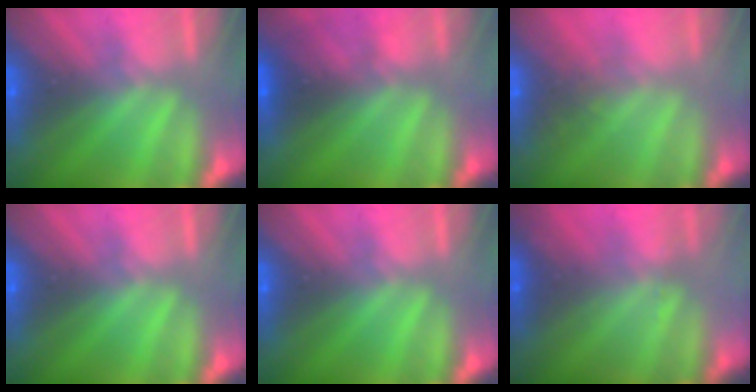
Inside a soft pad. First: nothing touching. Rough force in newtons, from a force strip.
{"total": 2.8}
{"total": 2.7}
{"total": 0.0}
{"total": 0.0}
{"total": 2.2}